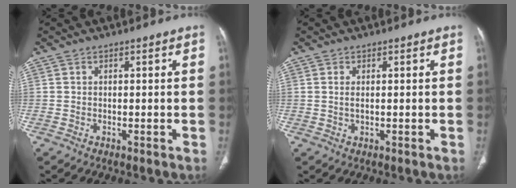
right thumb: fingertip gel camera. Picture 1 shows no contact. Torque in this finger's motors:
{"motor_torque": [-0.62, 0.58, 0.02, 0.29, 0.05]}